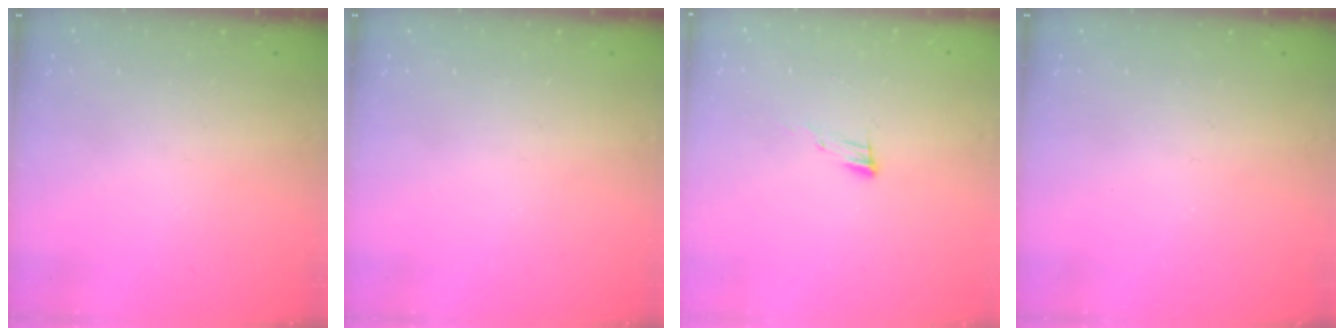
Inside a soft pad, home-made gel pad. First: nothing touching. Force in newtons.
{"total": 0.0}
{"total": 5.4, "press": 5.4, "slide": 0.5}
{"total": 0.0}